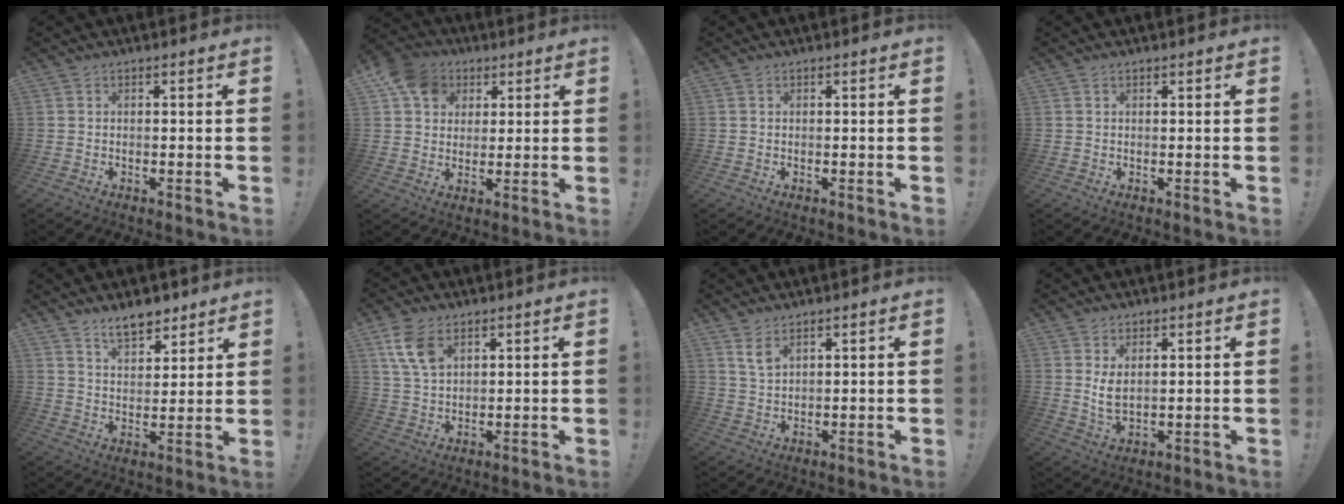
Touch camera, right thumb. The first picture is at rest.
{"total": 11.1, "force": [4.3, 9.2, 4.4], "torque": [-0.060, -0.014, 0.086]}
{"total": 0.0}
{"total": 0.6, "force": [0.5, 0.1, 0.3], "torque": [0.001, -0.003, 0.009]}
{"total": 8.8, "force": [6.8, 4.3, 3.7], "torque": [-0.047, -0.043, 0.127]}
{"total": 9.0, "force": [4.8, 5.2, 5.6], "torque": [-0.106, -0.014, 0.093]}
{"total": 4.6, "force": [3.0, 2.0, 2.8], "torque": [-0.043, -0.018, 0.055]}
{"total": 4.9, "force": [1.8, 2.5, 3.8], "torque": [-0.071, -0.016, 0.029]}